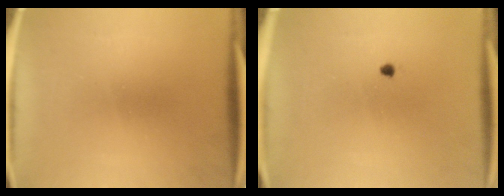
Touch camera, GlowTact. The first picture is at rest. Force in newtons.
{"total": 1.0}